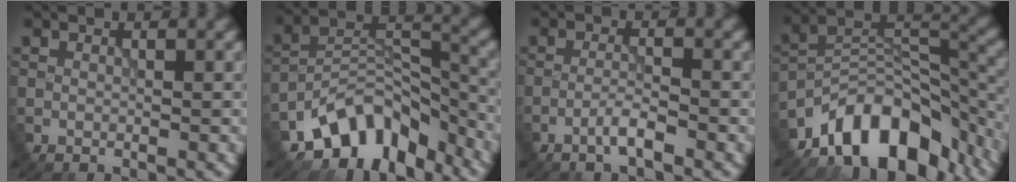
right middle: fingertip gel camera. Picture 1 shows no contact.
{"total": 9.6, "force": [-7.1, 4.9, 4.2], "torque": [-0.052, 0.000, -0.138]}
{"total": 2.1, "force": [-1.4, 0.2, 1.6], "torque": [-0.028, 0.008, -0.031]}
{"total": 11.2, "force": [-7.9, 5.1, 6.0], "torque": [-0.081, 0.007, -0.145]}